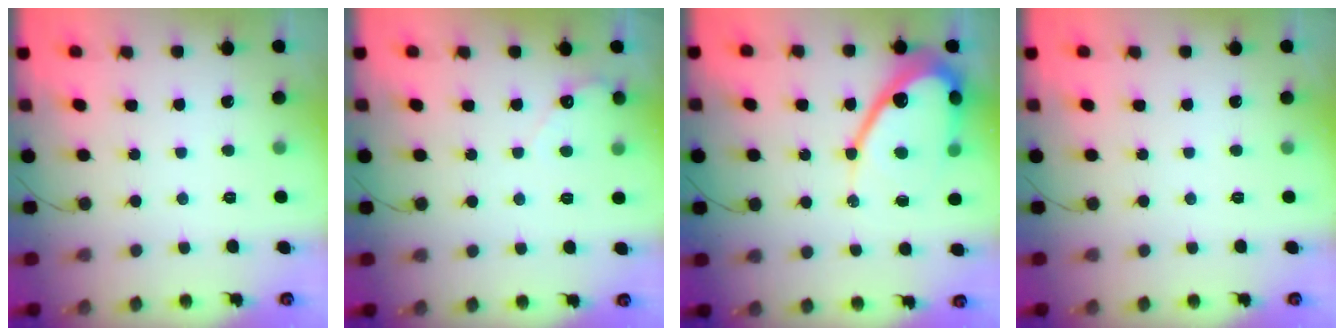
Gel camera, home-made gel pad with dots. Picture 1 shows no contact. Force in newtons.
{"total": 2.2, "press": 2.2, "slide": 0.1}
{"total": 14.7, "press": 14.7, "slide": 0.9}
{"total": 0.0}